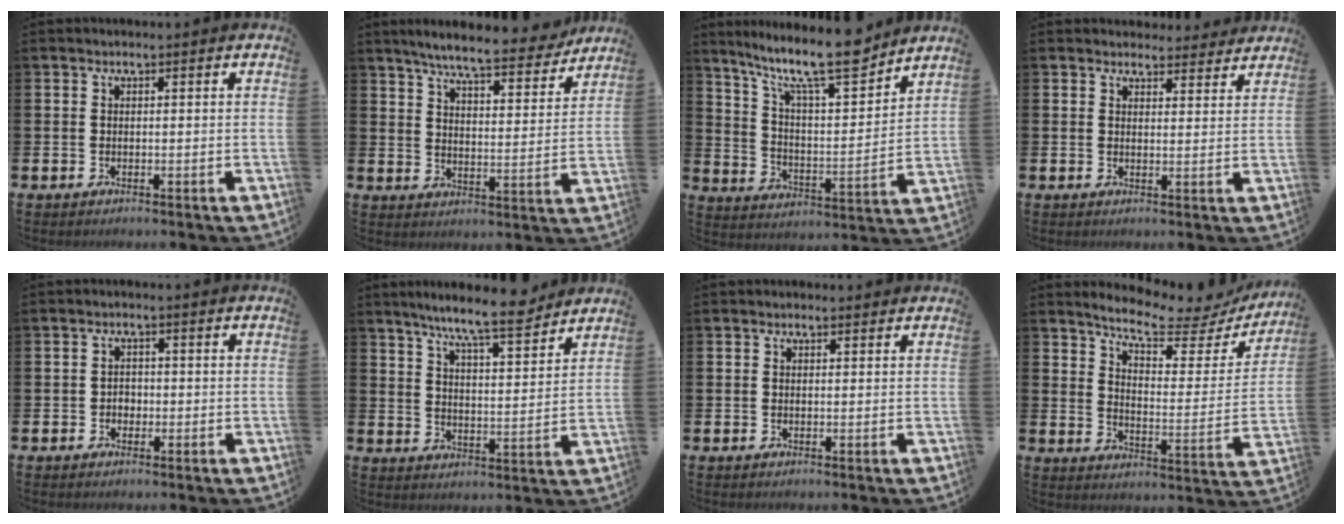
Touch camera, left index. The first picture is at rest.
{"total": 7.6, "force": [7.0, 0.5, 2.8], "torque": [-0.062, -0.045, 0.117]}
{"total": 13.4, "force": [11.0, 2.8, 7.2], "torque": [-0.149, -0.063, 0.188]}
{"total": 3.5, "force": [3.4, 1.1, -0.1], "torque": [0.008, -0.019, 0.059]}
{"total": 1.6, "force": [-0.4, 1.4, 0.6], "torque": [-0.001, 0.001, -0.013]}
{"total": 8.8, "force": [7.9, 0.6, 3.7], "torque": [-0.081, -0.045, 0.137]}
{"total": 0.6, "force": [0.5, 0.3, 0.2], "torque": [0.009, -0.002, 0.006]}
{"total": 6.9, "force": [6.2, 1.2, 2.8], "torque": [-0.070, -0.051, 0.097]}